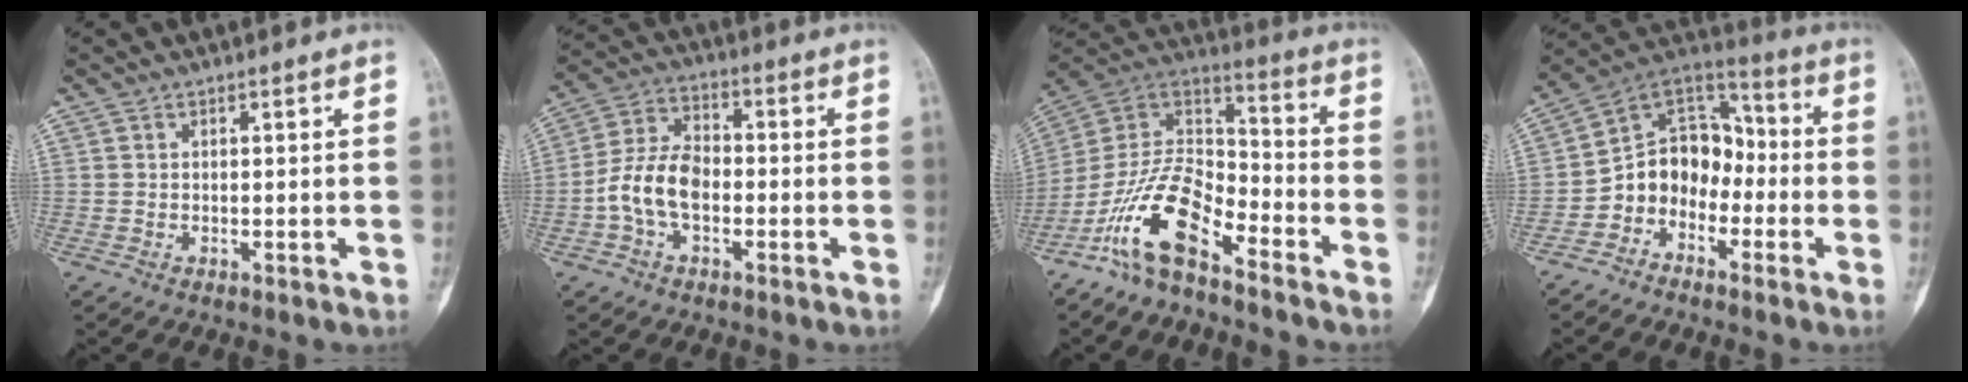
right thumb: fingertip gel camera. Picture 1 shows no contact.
{"total": 9.8, "force": [-2.3, 6.0, 7.3], "torque": [-0.141, 0.033, -0.052]}
{"total": 15.2, "force": [-9.7, 6.1, 10.0], "torque": [-0.178, 0.086, -0.191]}
{"total": 11.6, "force": [-3.7, 9.2, 6.0], "torque": [-0.067, 0.078, -0.083]}